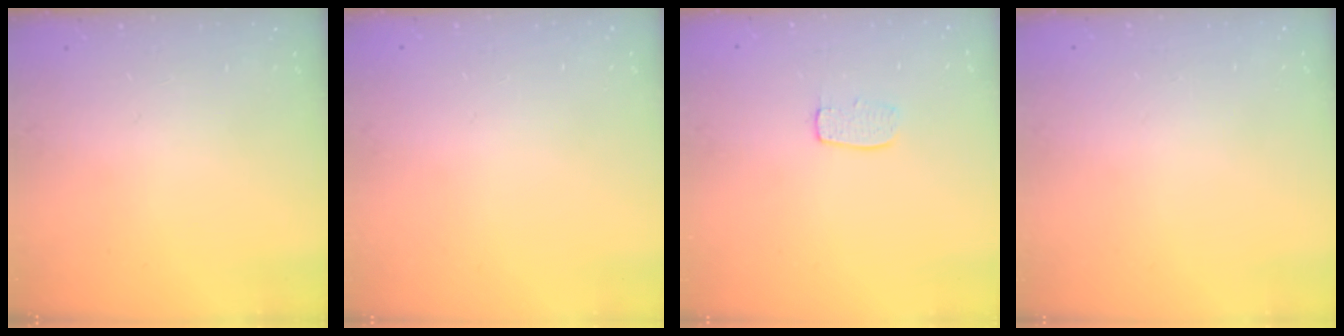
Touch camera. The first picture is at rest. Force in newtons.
{"total": 0.0}
{"total": 5.2, "press": 5.2, "slide": 0.3}
{"total": 0.0}